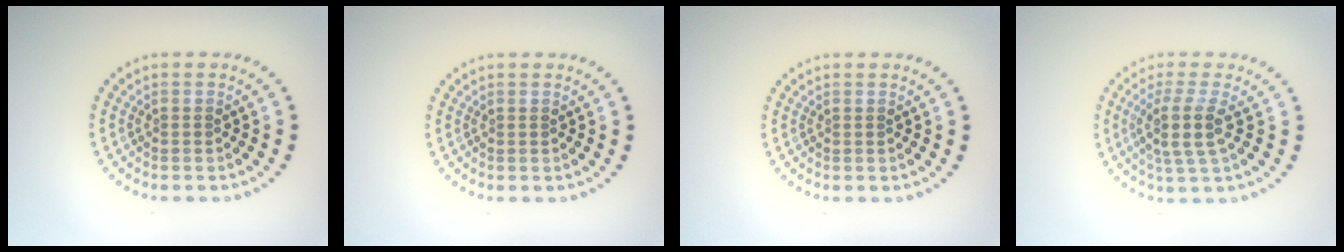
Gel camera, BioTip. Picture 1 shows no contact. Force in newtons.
{"total": 0.0}
{"total": 0.0}
{"total": 3.3, "press": 2.7, "slide": 2.0}